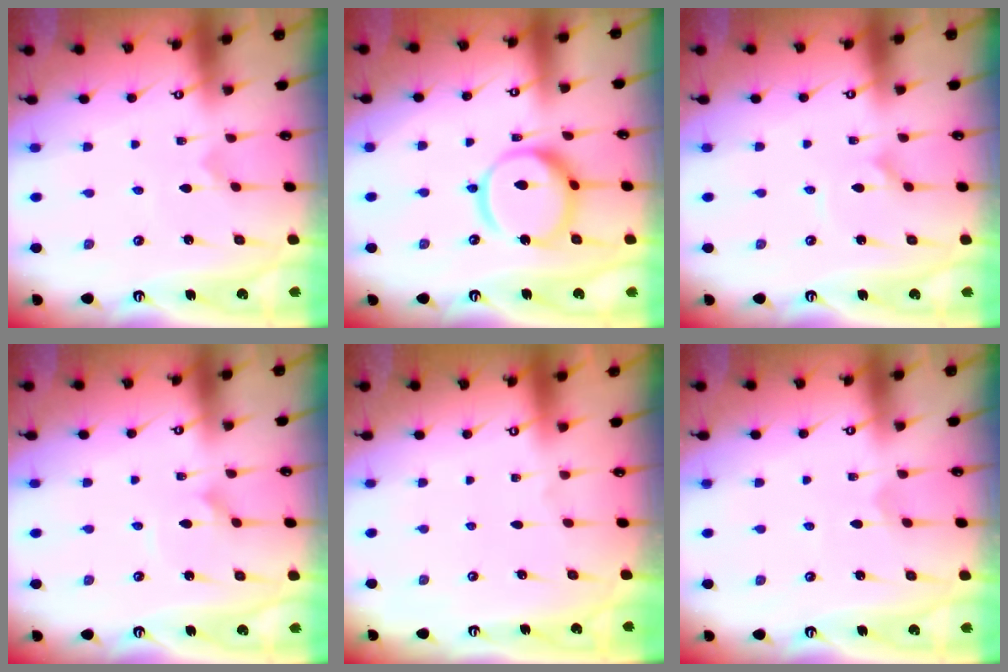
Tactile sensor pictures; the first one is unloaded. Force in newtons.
{"total": 14.4, "press": 14.3, "slide": 1.5}
{"total": 1.4, "press": 1.4, "slide": 0.1}
{"total": 1.8, "press": 1.8, "slide": 0.0}
{"total": 0.0}
{"total": 1.8, "press": 1.8, "slide": 0.1}